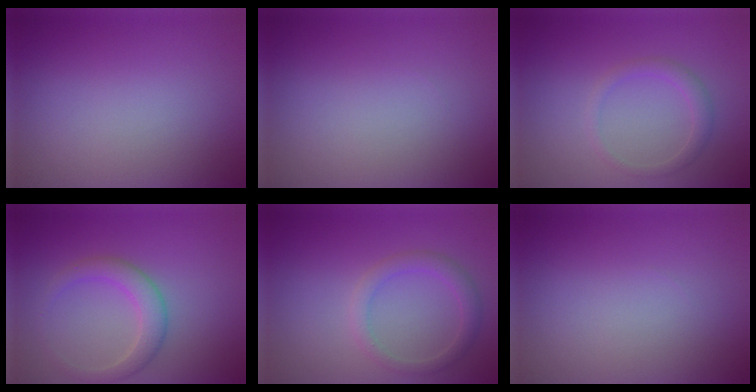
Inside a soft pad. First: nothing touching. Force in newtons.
{"total": 0.0}
{"total": 1.5, "press": 1.5, "slide": 0.1}
{"total": 2.8, "press": 2.8, "slide": 0.0}
{"total": 2.1, "press": 2.1, "slide": 0.3}
{"total": 0.0}